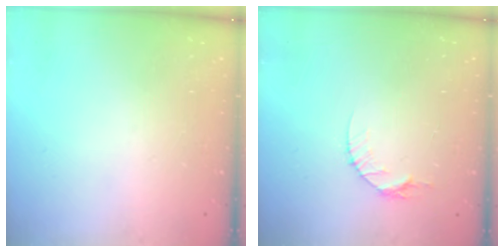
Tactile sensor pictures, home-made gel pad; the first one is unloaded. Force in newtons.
{"total": 5.3, "press": 5.2, "slide": 0.5}